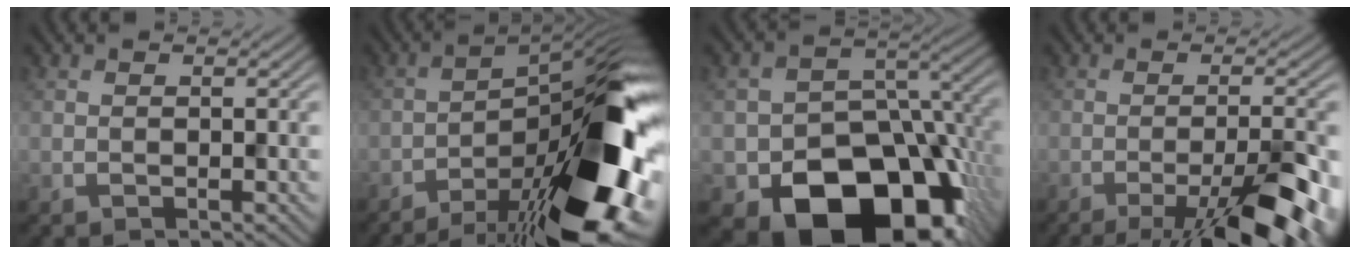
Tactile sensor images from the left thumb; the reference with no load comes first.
{"total": 17.8, "force": [-9.3, 6.0, 13.9], "torque": [-0.178, 0.003, -0.156]}
{"total": 18.2, "force": [-8.7, 12.2, 10.4], "torque": [-0.151, -0.048, -0.126]}
{"total": 12.0, "force": [-6.6, 2.0, 9.8], "torque": [-0.136, 0.008, -0.093]}